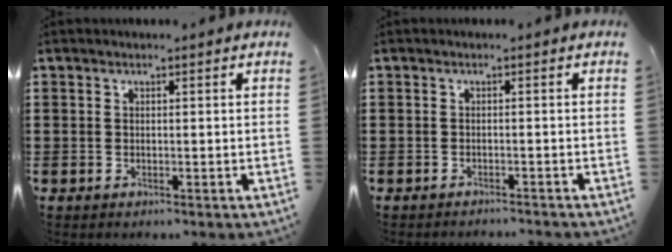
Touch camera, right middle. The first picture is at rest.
{"total": 0.9, "force": [-0.9, -0.1, 0.1], "torque": [-0.005, -0.001, -0.018]}